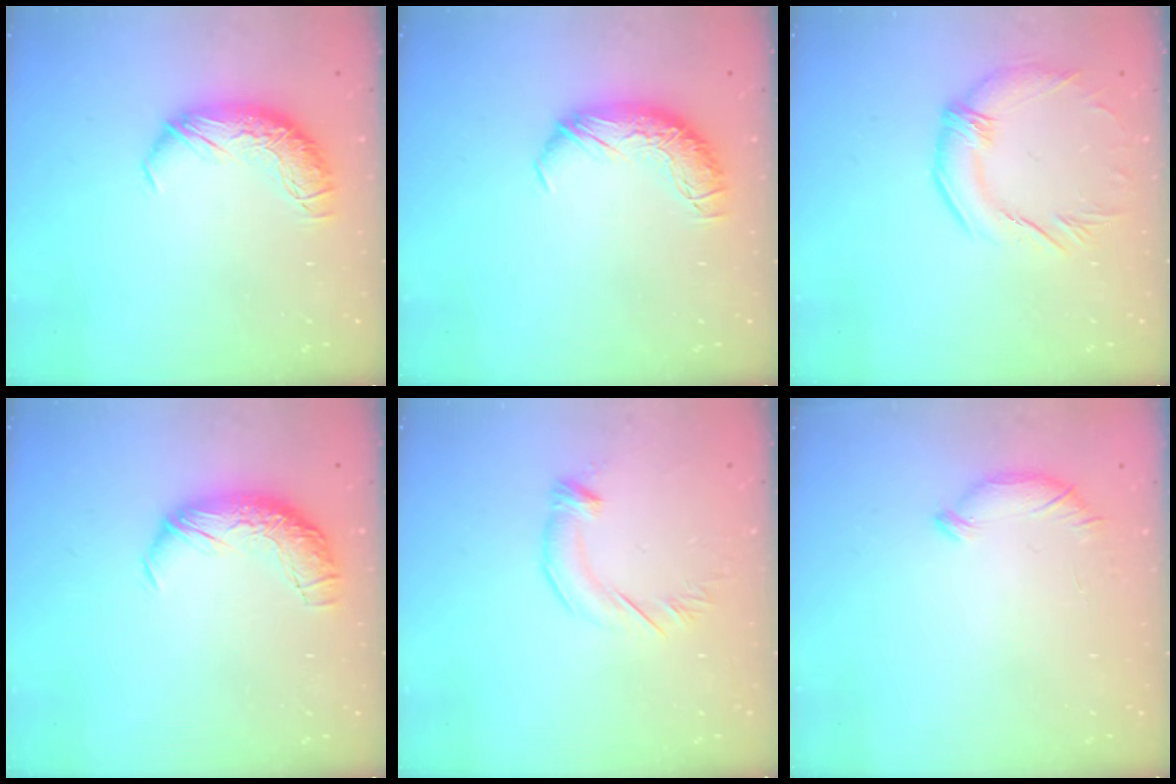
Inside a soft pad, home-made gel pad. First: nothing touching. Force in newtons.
{"total": 0.0}
{"total": 2.9, "press": 2.5, "slide": 1.5}
{"total": 1.5, "press": 0.9, "slide": 1.2}
{"total": 2.9, "press": 2.9, "slide": 0.5}
{"total": 6.4, "press": 6.3, "slide": 0.6}